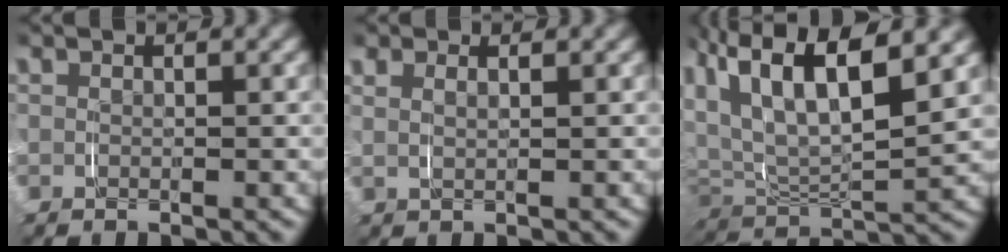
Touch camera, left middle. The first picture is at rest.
{"total": 1.3, "force": [0.9, 0.2, 1.0], "torque": [-0.021, 0.003, 0.022]}
{"total": 9.5, "force": [3.2, 5.5, 7.0], "torque": [-0.156, 0.001, 0.056]}